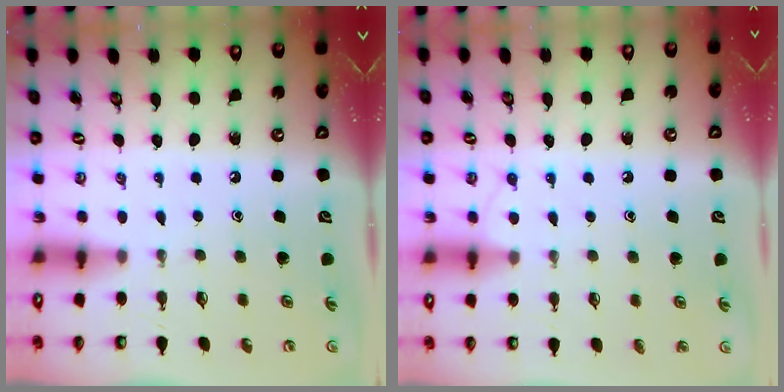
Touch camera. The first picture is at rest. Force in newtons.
{"total": 8.9, "press": 8.9, "slide": 0.9}